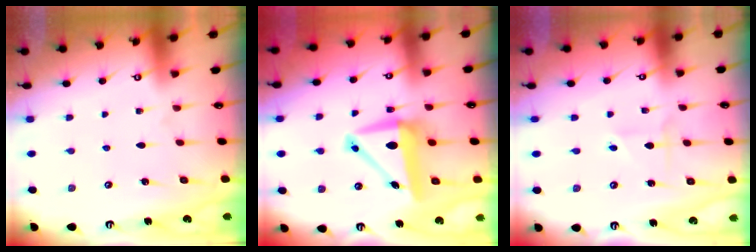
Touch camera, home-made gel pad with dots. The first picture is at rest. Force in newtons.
{"total": 8.3, "press": 8.1, "slide": 1.9}
{"total": 1.7, "press": 1.7, "slide": 0.2}